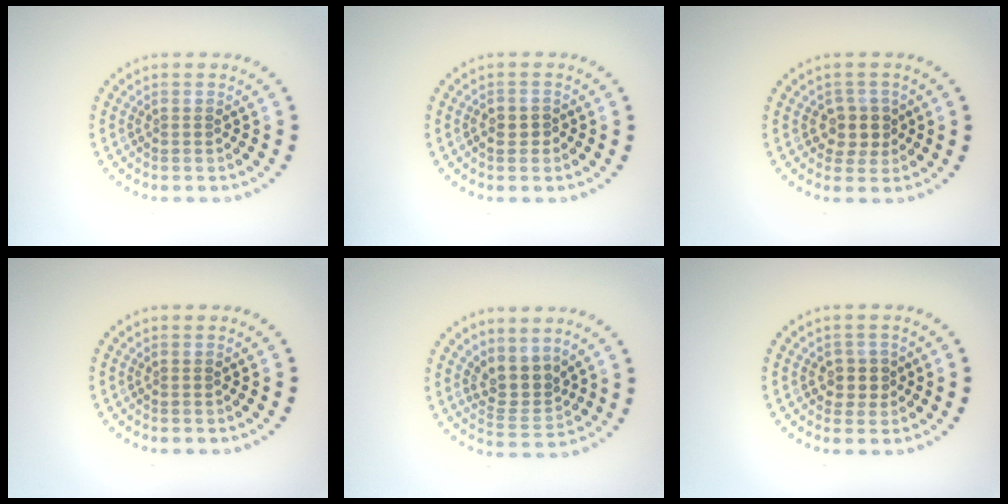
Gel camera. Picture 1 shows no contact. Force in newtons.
{"total": 1.1, "press": 1.0, "slide": 0.4}
{"total": 2.5, "press": 2.2, "slide": 1.2}
{"total": 0.0}
{"total": 3.2, "press": 2.5, "slide": 2.1}
{"total": 2.1, "press": 1.9, "slide": 0.9}